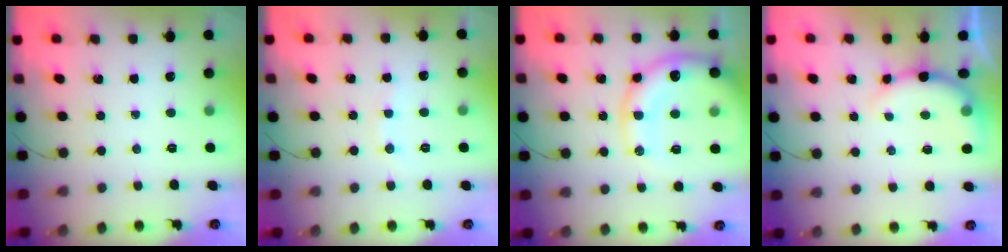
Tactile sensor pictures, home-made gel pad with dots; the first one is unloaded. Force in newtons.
{"total": 4.6, "press": 4.4, "slide": 1.2}
{"total": 17.4, "press": 17.0, "slide": 3.9}
{"total": 8.8, "press": 8.7, "slide": 1.1}